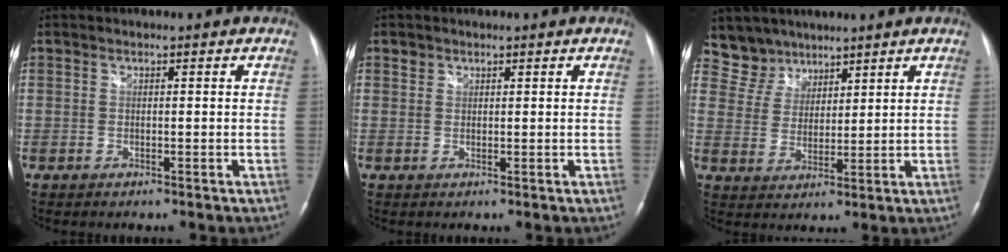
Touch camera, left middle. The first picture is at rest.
{"total": 0.9, "force": [0.6, 0.6, -0.1], "torque": [0.007, 0.002, 0.006]}
{"total": 5.8, "force": [4.8, 3.1, -0.7], "torque": [0.012, 0.004, 0.100]}